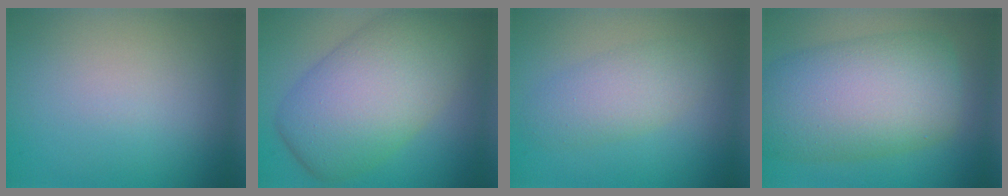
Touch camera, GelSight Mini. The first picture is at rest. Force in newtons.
{"total": 10.8, "press": 10.8, "slide": 0.4}
{"total": 3.4, "press": 3.4, "slide": 0.1}
{"total": 11.0, "press": 11.0, "slide": 0.3}